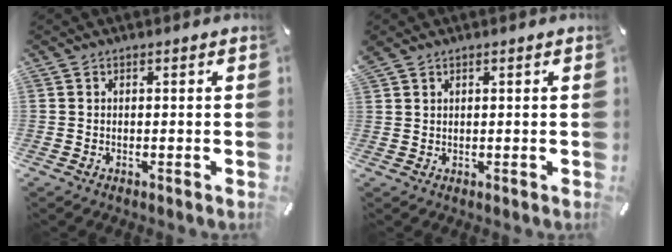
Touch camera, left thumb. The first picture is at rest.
{"total": 1.3, "force": [1.1, 0.6, 0.3], "torque": [-0.006, -0.002, 0.021]}